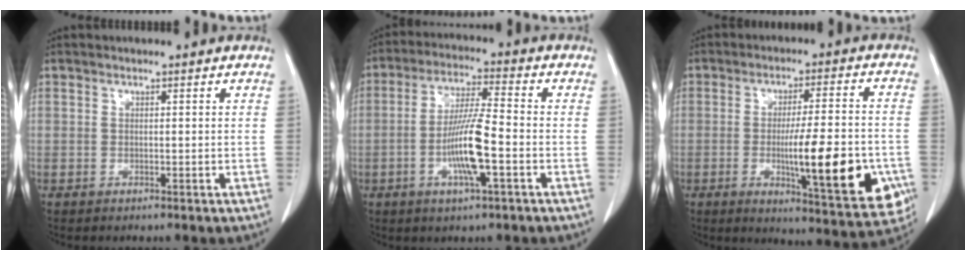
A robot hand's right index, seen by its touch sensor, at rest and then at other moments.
{"total": 9.7, "force": [-2.7, 0.6, 9.3], "torque": [-0.177, -0.002, -0.052]}
{"total": 17.7, "force": [-4.2, 2.8, 16.9], "torque": [-0.206, -0.008, -0.047]}